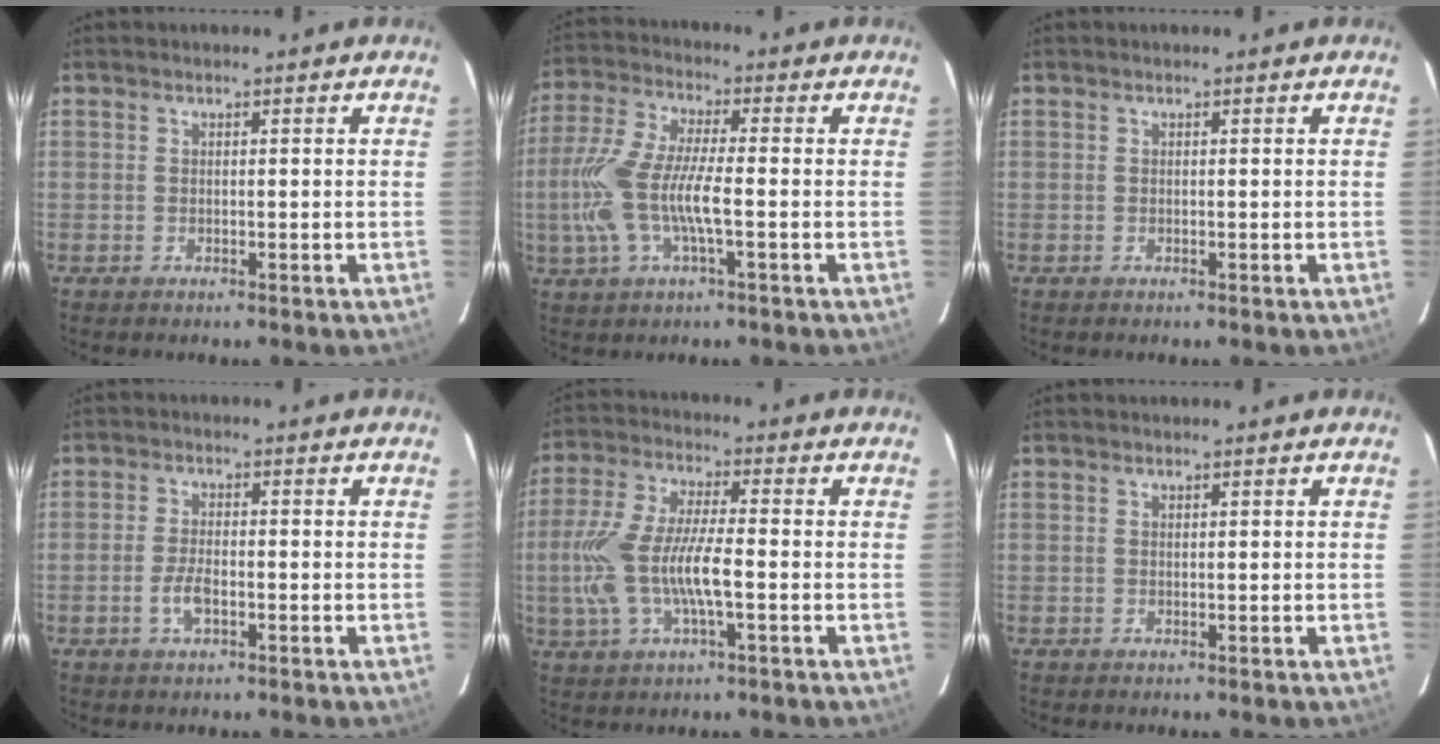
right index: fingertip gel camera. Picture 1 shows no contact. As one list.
[{"total": 13.2, "force": [-2.4, 3.0, 12.6], "torque": [-0.271, -0.003, -0.049]}, {"total": 0.0}, {"total": 3.8, "force": [-1.5, 1.5, 3.2], "torque": [-0.070, -0.001, -0.028]}, {"total": 13.1, "force": [-2.4, 3.7, 12.4], "torque": [-0.264, -0.004, -0.047]}, {"total": 0.0}]